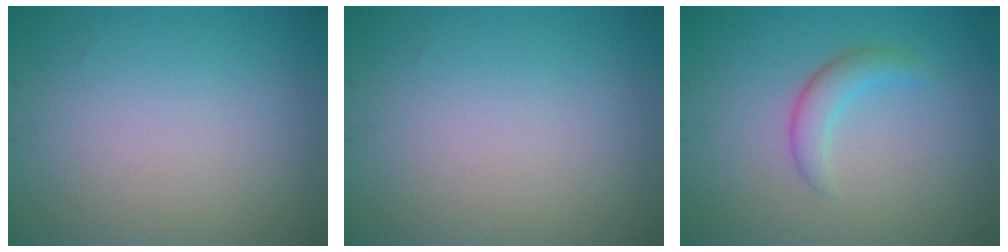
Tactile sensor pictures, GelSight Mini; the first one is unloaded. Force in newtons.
{"total": 0.0}
{"total": 2.2, "press": 2.2, "slide": 0.2}